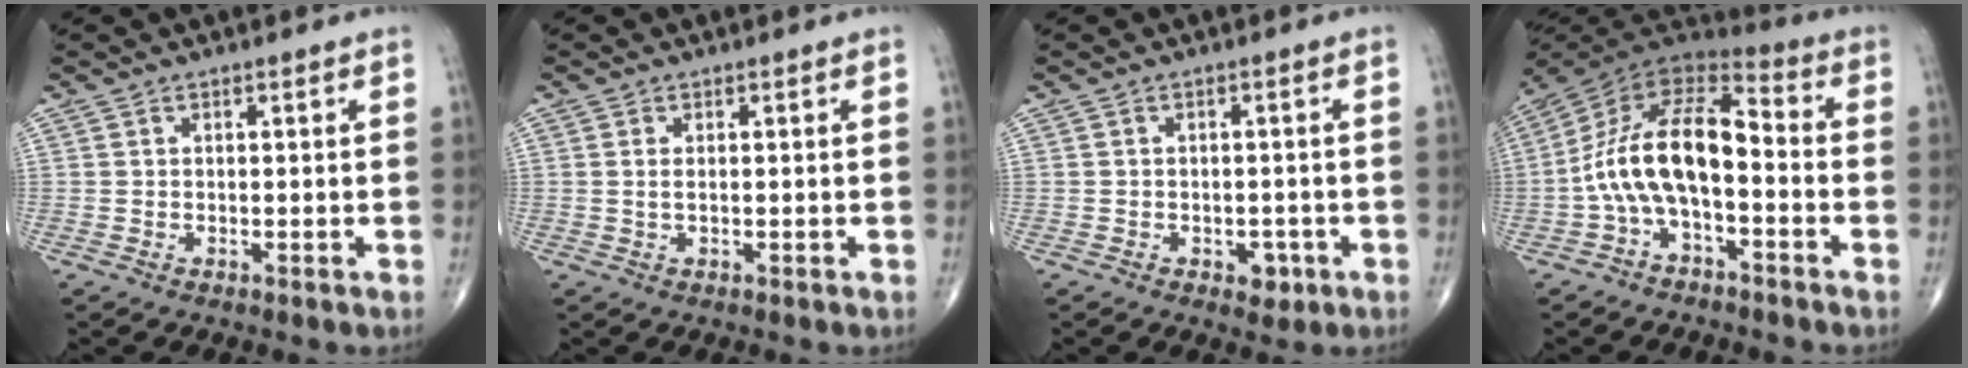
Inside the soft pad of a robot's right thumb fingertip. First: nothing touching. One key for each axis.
{"total": 1.0, "fx": 0.2, "fy": 0.3, "fz": 1.0, "tx": -0.024, "ty": 0.000, "tz": 0.005}
{"total": 2.9, "fx": -1.3, "fy": 1.9, "fz": 1.8, "tx": -0.010, "ty": 0.004, "tz": -0.014}
{"total": 15.1, "fx": -2.8, "fy": 7.3, "fz": 12.9, "tx": -0.230, "ty": 0.063, "tz": -0.061}